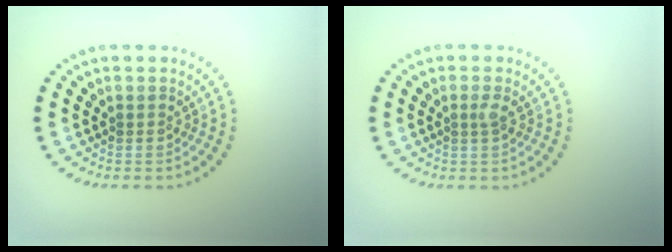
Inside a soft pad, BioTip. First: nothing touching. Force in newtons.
{"total": 0.8, "press": 0.6, "slide": 0.6}